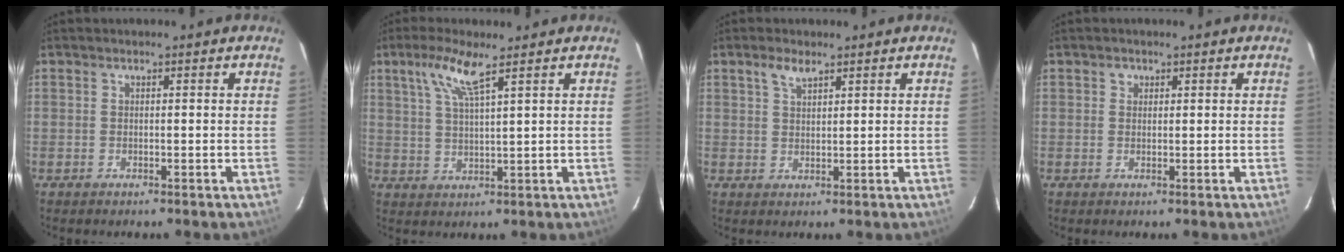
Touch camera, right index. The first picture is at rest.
{"total": 6.3, "force": [3.8, 0.8, 5.0], "torque": [-0.103, 0.006, 0.077]}
{"total": 2.8, "force": [1.9, 1.2, 1.7], "torque": [-0.030, 0.006, 0.037]}
{"total": 1.2, "force": [0.5, 1.1, 0.1], "torque": [0.001, 0.006, 0.005]}